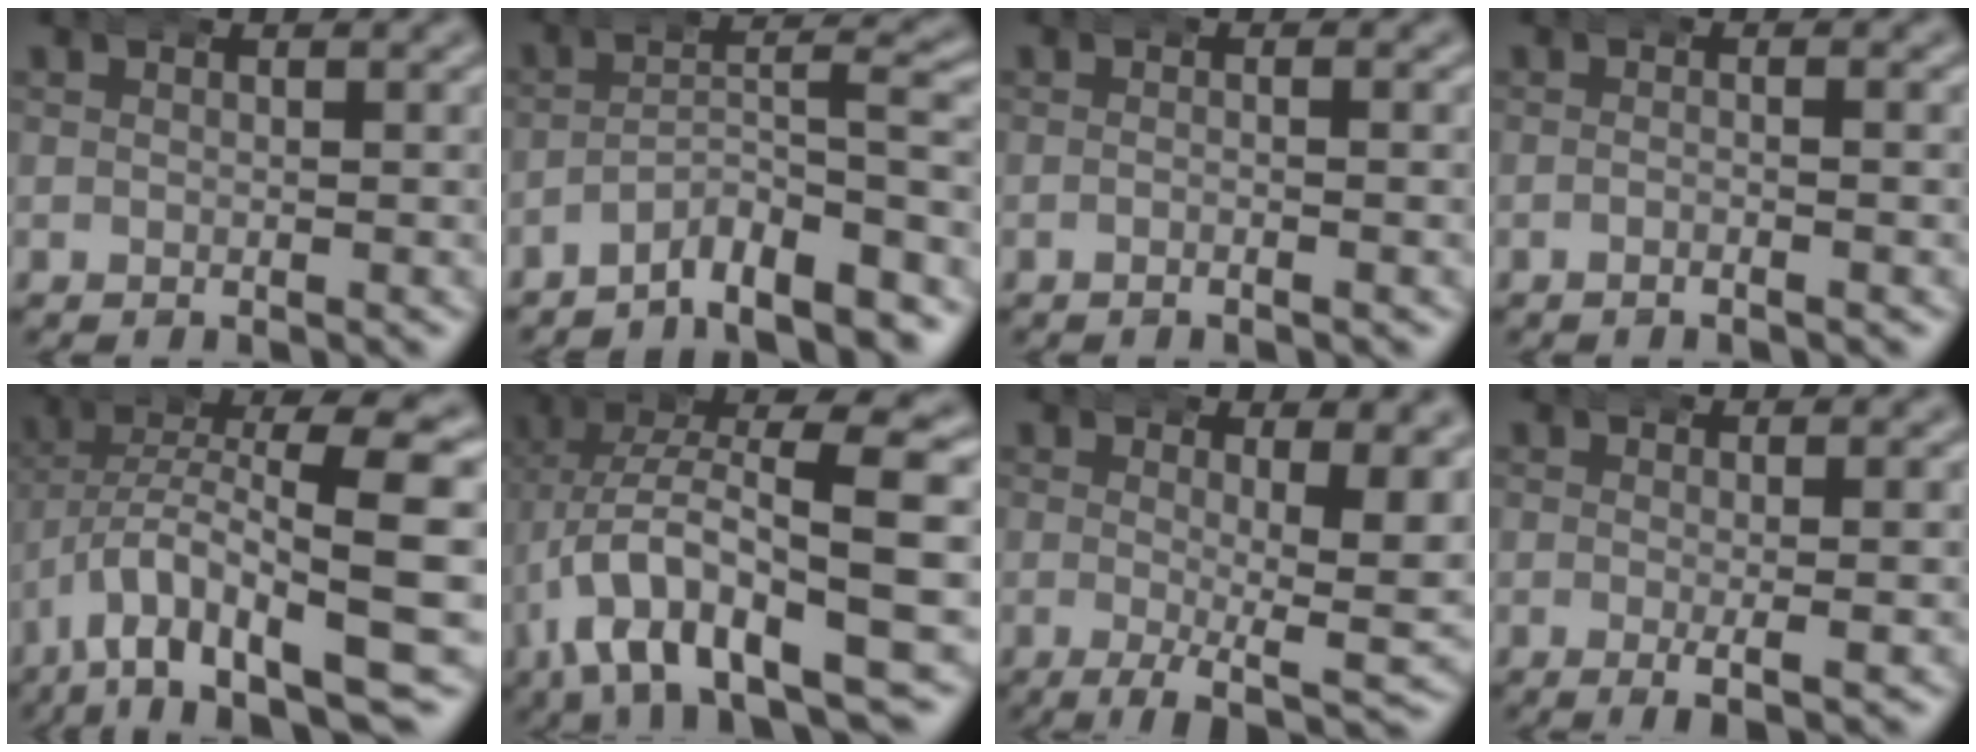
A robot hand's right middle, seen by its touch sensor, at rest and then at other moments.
{"total": 6.9, "force": [-5.3, 2.2, 3.8], "torque": [-0.053, -0.006, -0.083]}
{"total": 1.2, "force": [-0.8, -0.1, 0.9], "torque": [-0.013, 0.005, -0.020]}
{"total": 1.5, "force": [-1.1, -0.2, 1.1], "torque": [-0.016, 0.005, -0.024]}
{"total": 13.8, "force": [-8.0, 5.6, 9.7], "torque": [-0.171, -0.046, -0.101]}
{"total": 11.6, "force": [-2.6, 5.5, 9.9], "torque": [-0.188, -0.021, -0.026]}
{"total": 7.4, "force": [-2.1, 2.4, 6.6], "torque": [-0.096, -0.027, -0.027]}
{"total": 2.6, "force": [-0.7, 0.6, 2.5], "torque": [-0.041, 0.000, -0.015]}